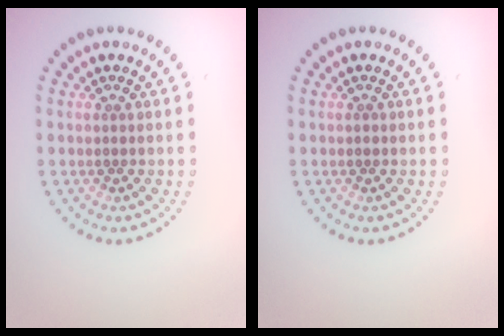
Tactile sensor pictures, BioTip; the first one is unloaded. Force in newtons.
{"total": 0.5, "press": 0.5, "slide": 0.1}